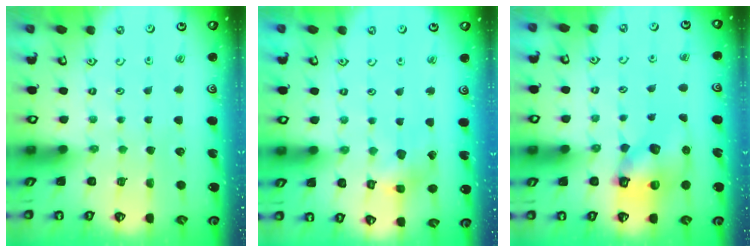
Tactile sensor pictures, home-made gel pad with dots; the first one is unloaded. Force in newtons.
{"total": 5.2, "press": 5.2, "slide": 0.5}
{"total": 10.0, "press": 9.9, "slide": 1.5}